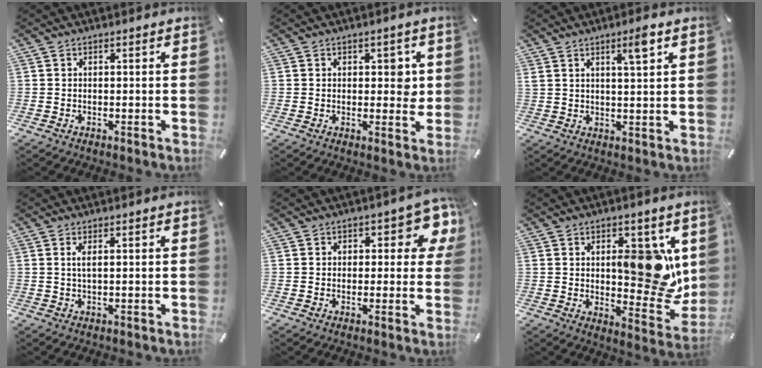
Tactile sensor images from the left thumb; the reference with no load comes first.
{"total": 3.9, "force": [0.9, 2.7, 2.6], "torque": [-0.012, -0.007, 0.006]}
{"total": 5.3, "force": [3.2, 0.8, 4.1], "torque": [-0.073, -0.006, 0.051]}
{"total": 2.0, "force": [0.6, 0.4, 1.8], "torque": [-0.038, 0.002, 0.009]}
{"total": 7.0, "force": [2.6, 4.5, 4.8], "torque": [-0.049, -0.008, 0.040]}
{"total": 15.3, "force": [4.3, 8.0, 12.2], "torque": [-0.127, -0.037, 0.073]}